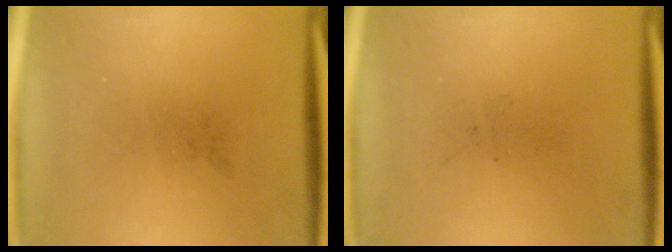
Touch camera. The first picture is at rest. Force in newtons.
{"total": 0.0}